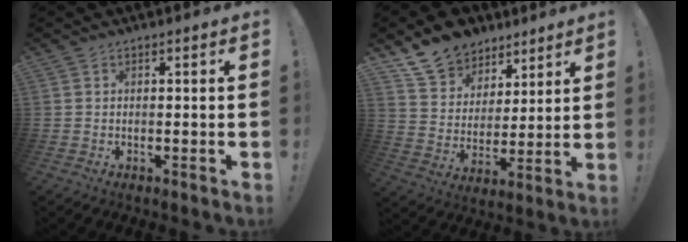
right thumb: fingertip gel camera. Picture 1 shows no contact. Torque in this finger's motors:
{"motor_torque": [0.48, 1.23, 0.49, 0.41, 0.01]}